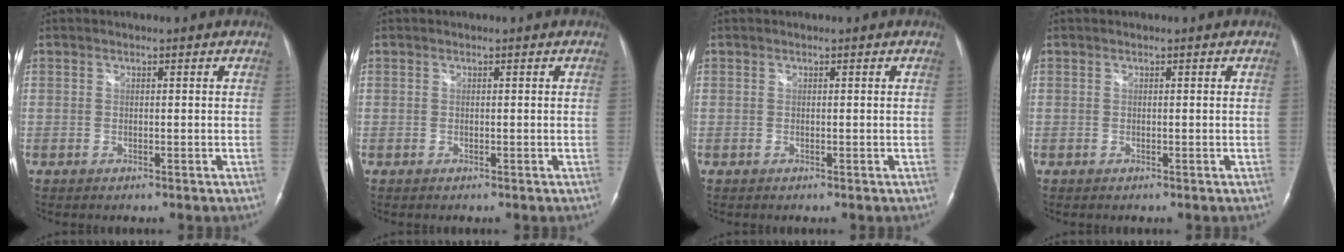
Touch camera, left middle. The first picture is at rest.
{"total": 0.0}
{"total": 0.0}
{"total": 0.0}